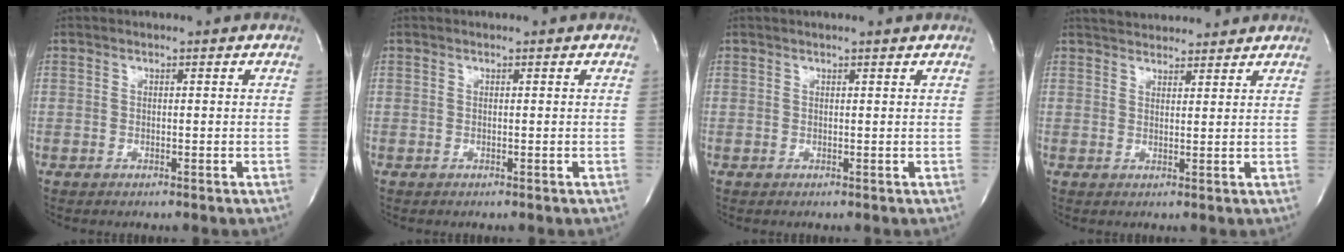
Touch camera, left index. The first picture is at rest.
{"total": 0.0}
{"total": 1.2, "force": [1.0, -0.2, 0.6], "torque": [-0.011, 0.003, 0.013]}
{"total": 7.5, "force": [7.0, 1.8, 1.9], "torque": [-0.028, 0.021, 0.098]}